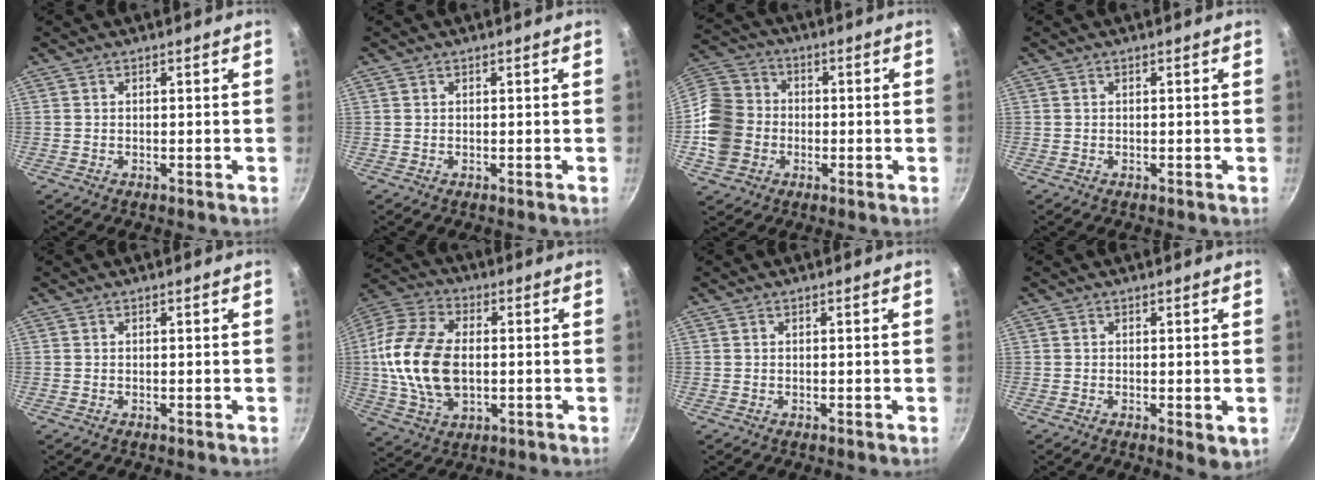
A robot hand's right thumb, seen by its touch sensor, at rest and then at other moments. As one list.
[{"total": 0.0}, {"total": 13.9, "force": [-2.3, 11.9, 6.8], "torque": [-0.118, 0.032, -0.057]}, {"total": 0.0}, {"total": 0.0}, {"total": 17.9, "force": [-0.4, 11.3, 13.8], "torque": [-0.262, 0.014, -0.013]}, {"total": 0.0}, {"total": 2.7, "force": [-0.3, 1.2, 2.5], "torque": [-0.037, -0.011, -0.004]}]